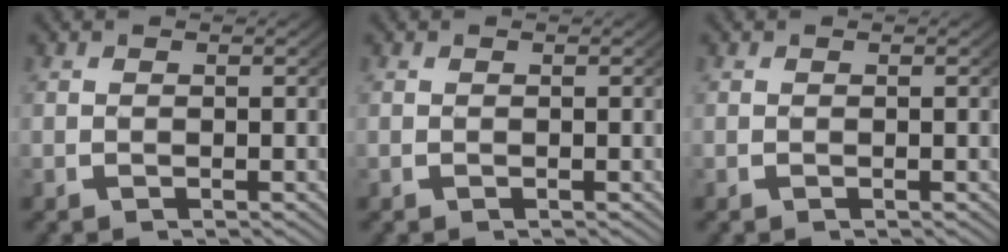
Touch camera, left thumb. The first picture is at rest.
{"total": 0.0}
{"total": 0.0}